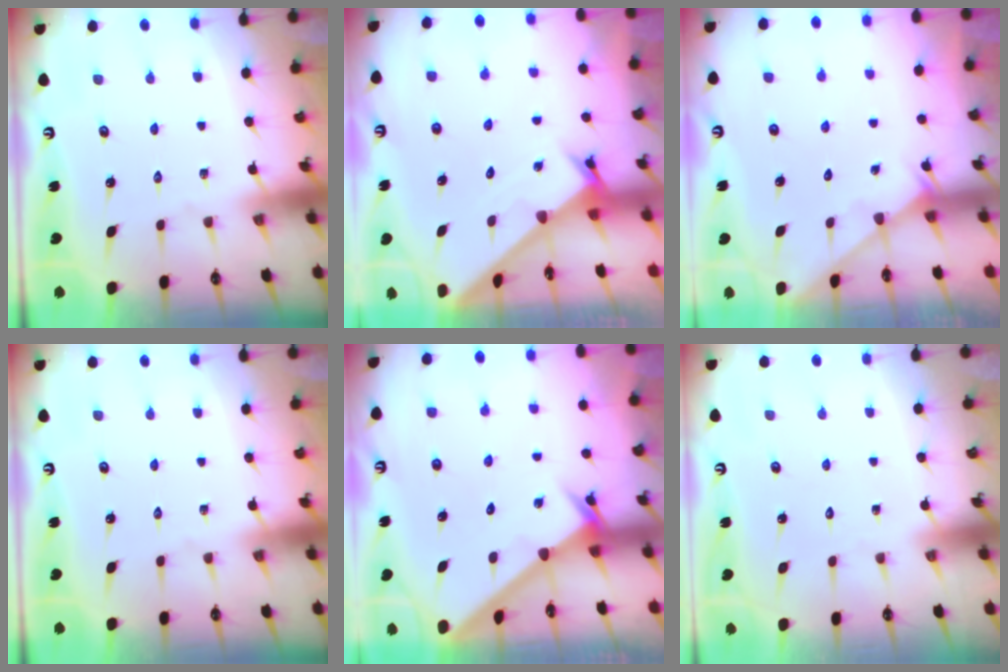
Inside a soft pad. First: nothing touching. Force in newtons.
{"total": 1.7, "press": 1.7, "slide": 0.1}
{"total": 2.2, "press": 2.2, "slide": 0.2}
{"total": 0.0}
{"total": 2.2, "press": 2.2, "slide": 0.2}
{"total": 1.8, "press": 1.8, "slide": 0.1}